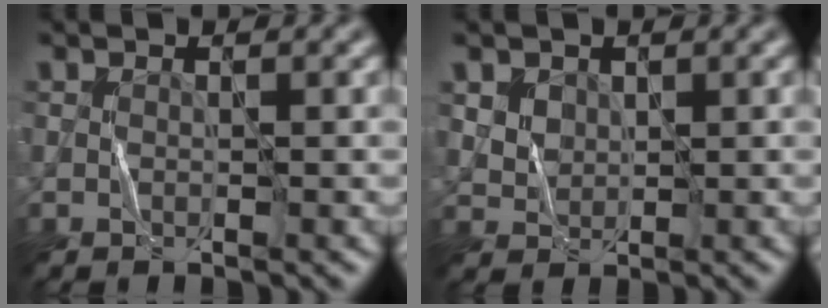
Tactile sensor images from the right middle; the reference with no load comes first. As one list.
[{"total": 3.1, "force": [1.6, 2.2, 1.3], "torque": [-0.044, 0.000, 0.045]}]